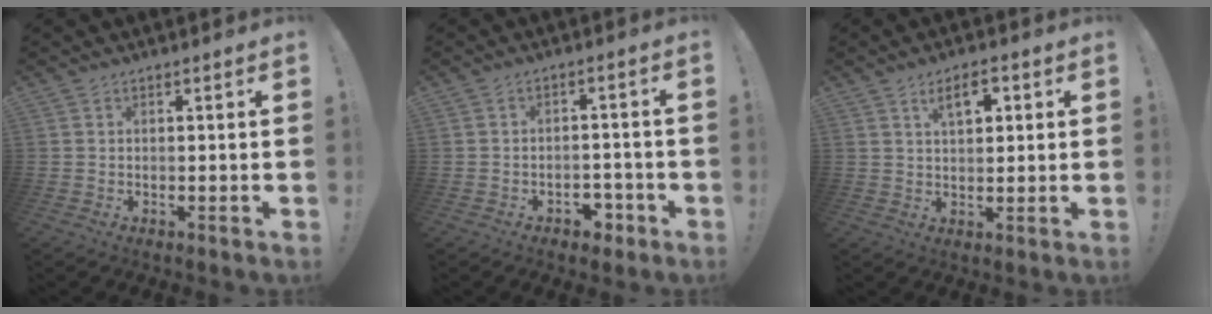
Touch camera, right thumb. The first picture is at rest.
{"total": 5.0, "force": [-2.7, 3.4, 2.5], "torque": [-0.030, 0.017, -0.044]}
{"total": 6.3, "force": [2.7, 3.1, 4.7], "torque": [-0.067, -0.004, 0.043]}